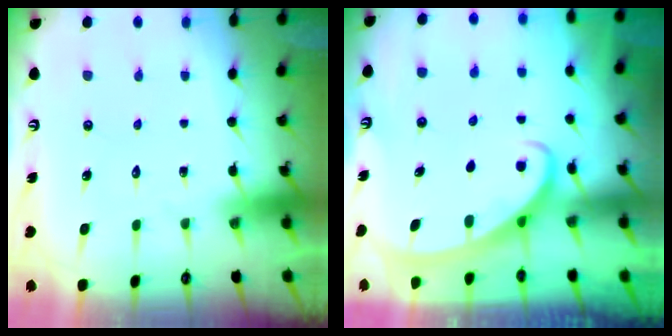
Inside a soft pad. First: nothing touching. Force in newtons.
{"total": 2.7, "press": 2.7, "slide": 0.3}